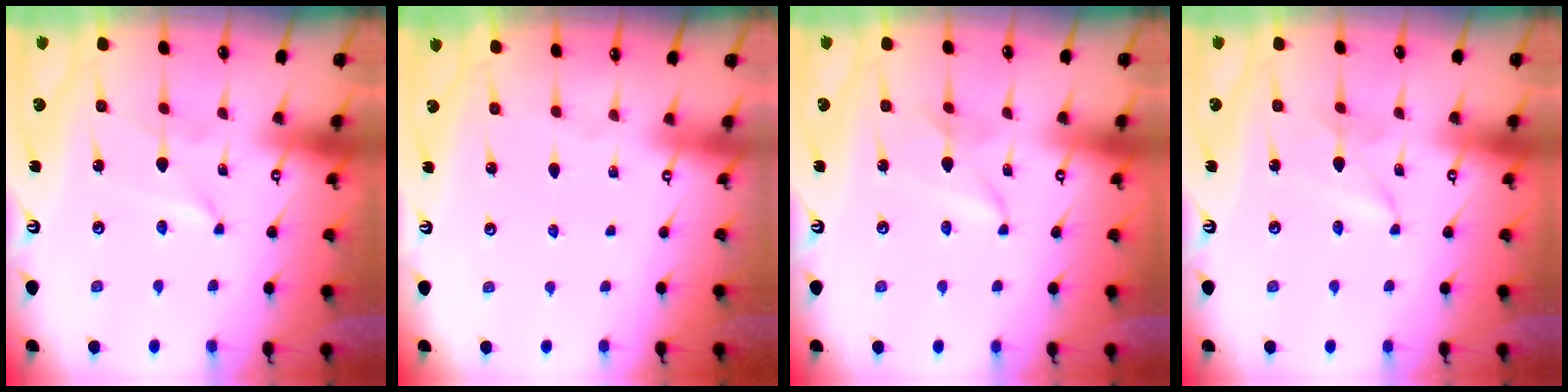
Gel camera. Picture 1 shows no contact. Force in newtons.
{"total": 0.0}
{"total": 2.1, "press": 2.1, "slide": 0.3}
{"total": 1.3, "press": 1.3, "slide": 0.1}